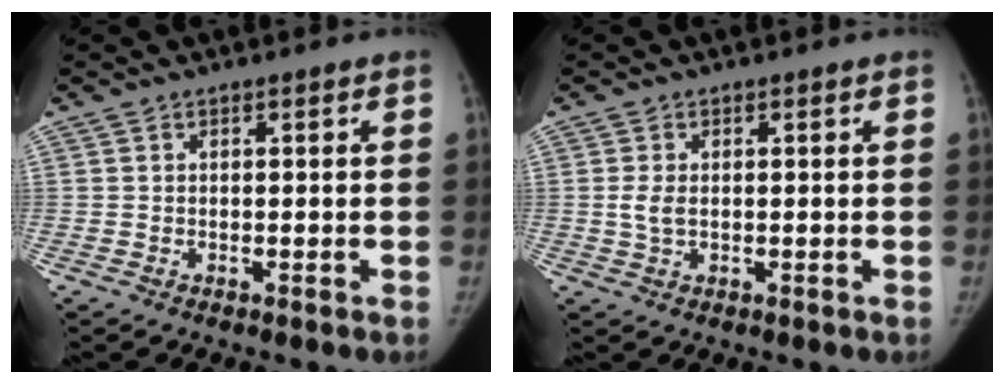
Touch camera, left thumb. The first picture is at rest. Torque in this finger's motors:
{"motor_torque": [0.01, 0.01, 0.48, -0.48, 0.01]}